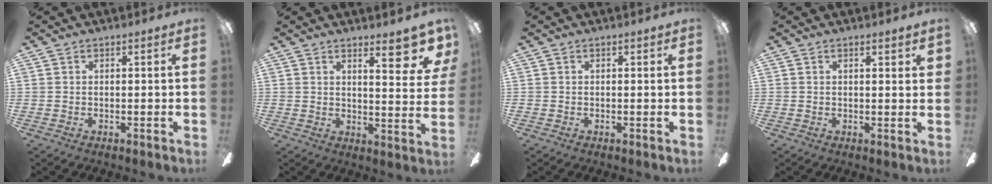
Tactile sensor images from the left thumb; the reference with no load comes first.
{"total": 9.8, "force": [6.2, 2.3, 7.3], "torque": [-0.078, -0.047, 0.094]}
{"total": 0.0}
{"total": 1.8, "force": [1.0, 0.5, 1.4], "torque": [-0.022, -0.002, 0.016]}